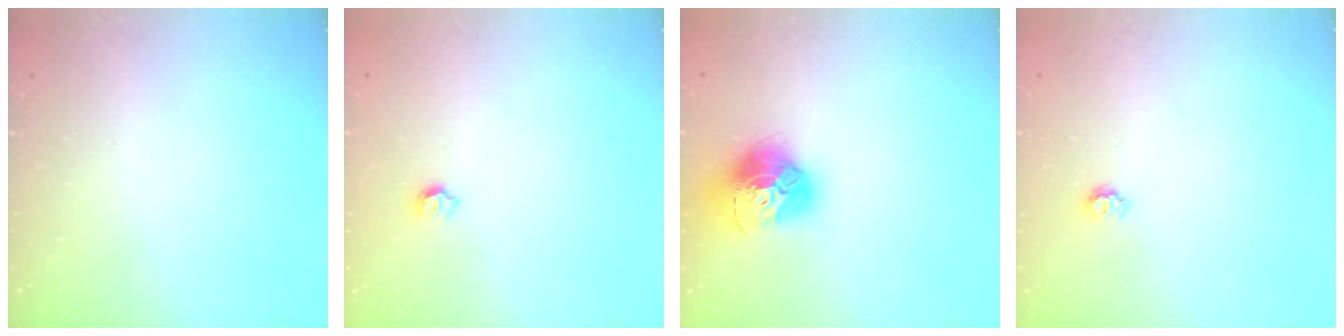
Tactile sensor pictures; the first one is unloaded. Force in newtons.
{"total": 4.7, "press": 4.6, "slide": 0.5}
{"total": 15.9, "press": 15.9, "slide": 1.6}
{"total": 5.9, "press": 5.8, "slide": 0.7}